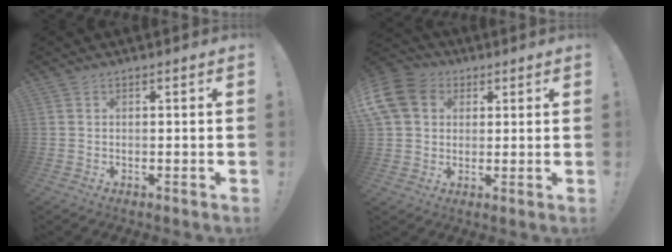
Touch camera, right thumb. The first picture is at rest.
{"total": 13.2, "force": [3.9, 10.7, 6.6], "torque": [-0.119, -0.010, 0.080]}